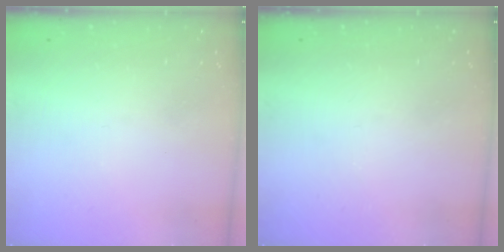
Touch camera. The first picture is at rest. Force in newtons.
{"total": 0.0}